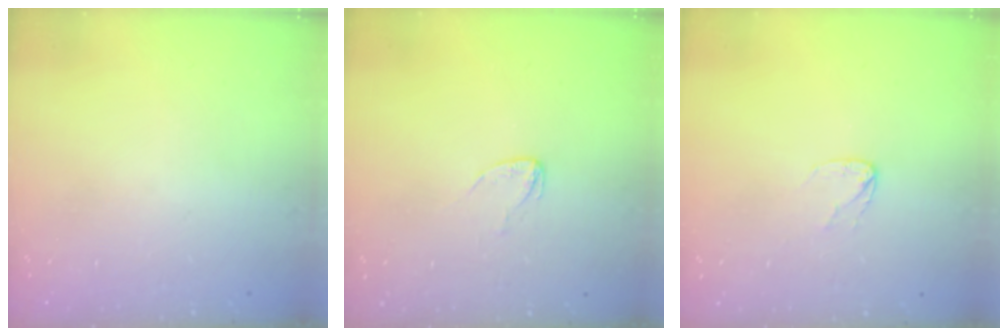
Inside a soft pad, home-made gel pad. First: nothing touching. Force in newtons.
{"total": 3.3, "press": 3.3, "slide": 0.2}
{"total": 3.6, "press": 3.6, "slide": 0.3}